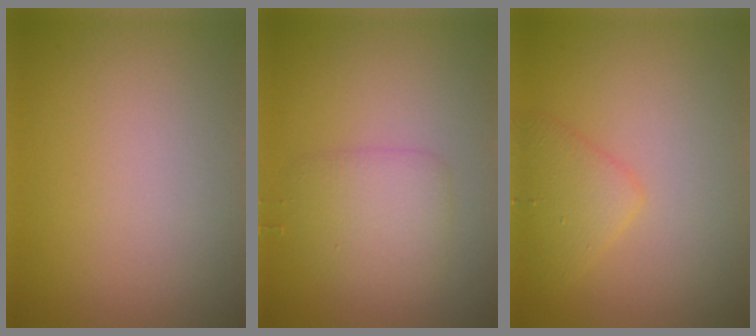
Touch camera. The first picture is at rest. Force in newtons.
{"total": 2.9, "press": 2.9, "slide": 0.0}
{"total": 2.3, "press": 2.3, "slide": 0.0}